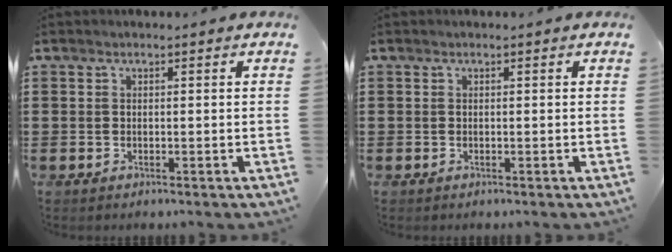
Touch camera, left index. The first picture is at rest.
{"total": 0.0}